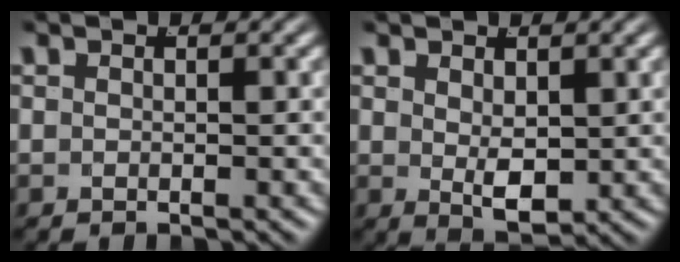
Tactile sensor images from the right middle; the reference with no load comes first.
{"total": 2.7, "force": [0.3, 0.8, 2.5], "torque": [-0.030, -0.021, 0.020]}